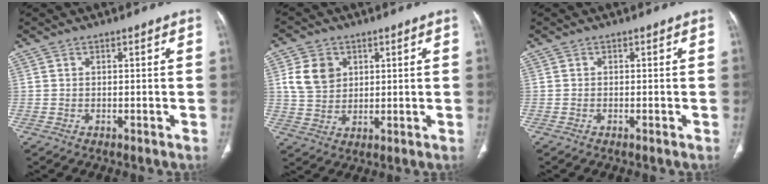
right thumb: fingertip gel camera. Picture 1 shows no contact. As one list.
[{"total": 7.6, "force": [2.5, 6.0, 4.0], "torque": [-0.057, -0.006, 0.052]}, {"total": 0.0}]